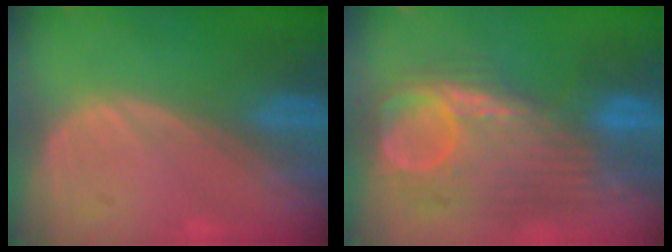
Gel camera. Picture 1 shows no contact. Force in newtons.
{"total": 11.2, "press": 10.4, "slide": 4.1}